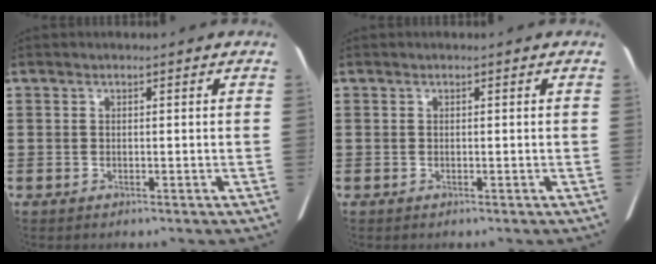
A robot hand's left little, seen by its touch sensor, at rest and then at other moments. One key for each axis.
{"total": 0.0}